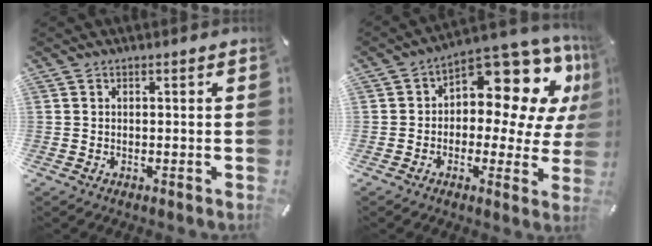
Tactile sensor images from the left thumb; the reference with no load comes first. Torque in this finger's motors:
{"motor_torque": [1.98, 1.98, 0.63, 0.21, 0.17]}